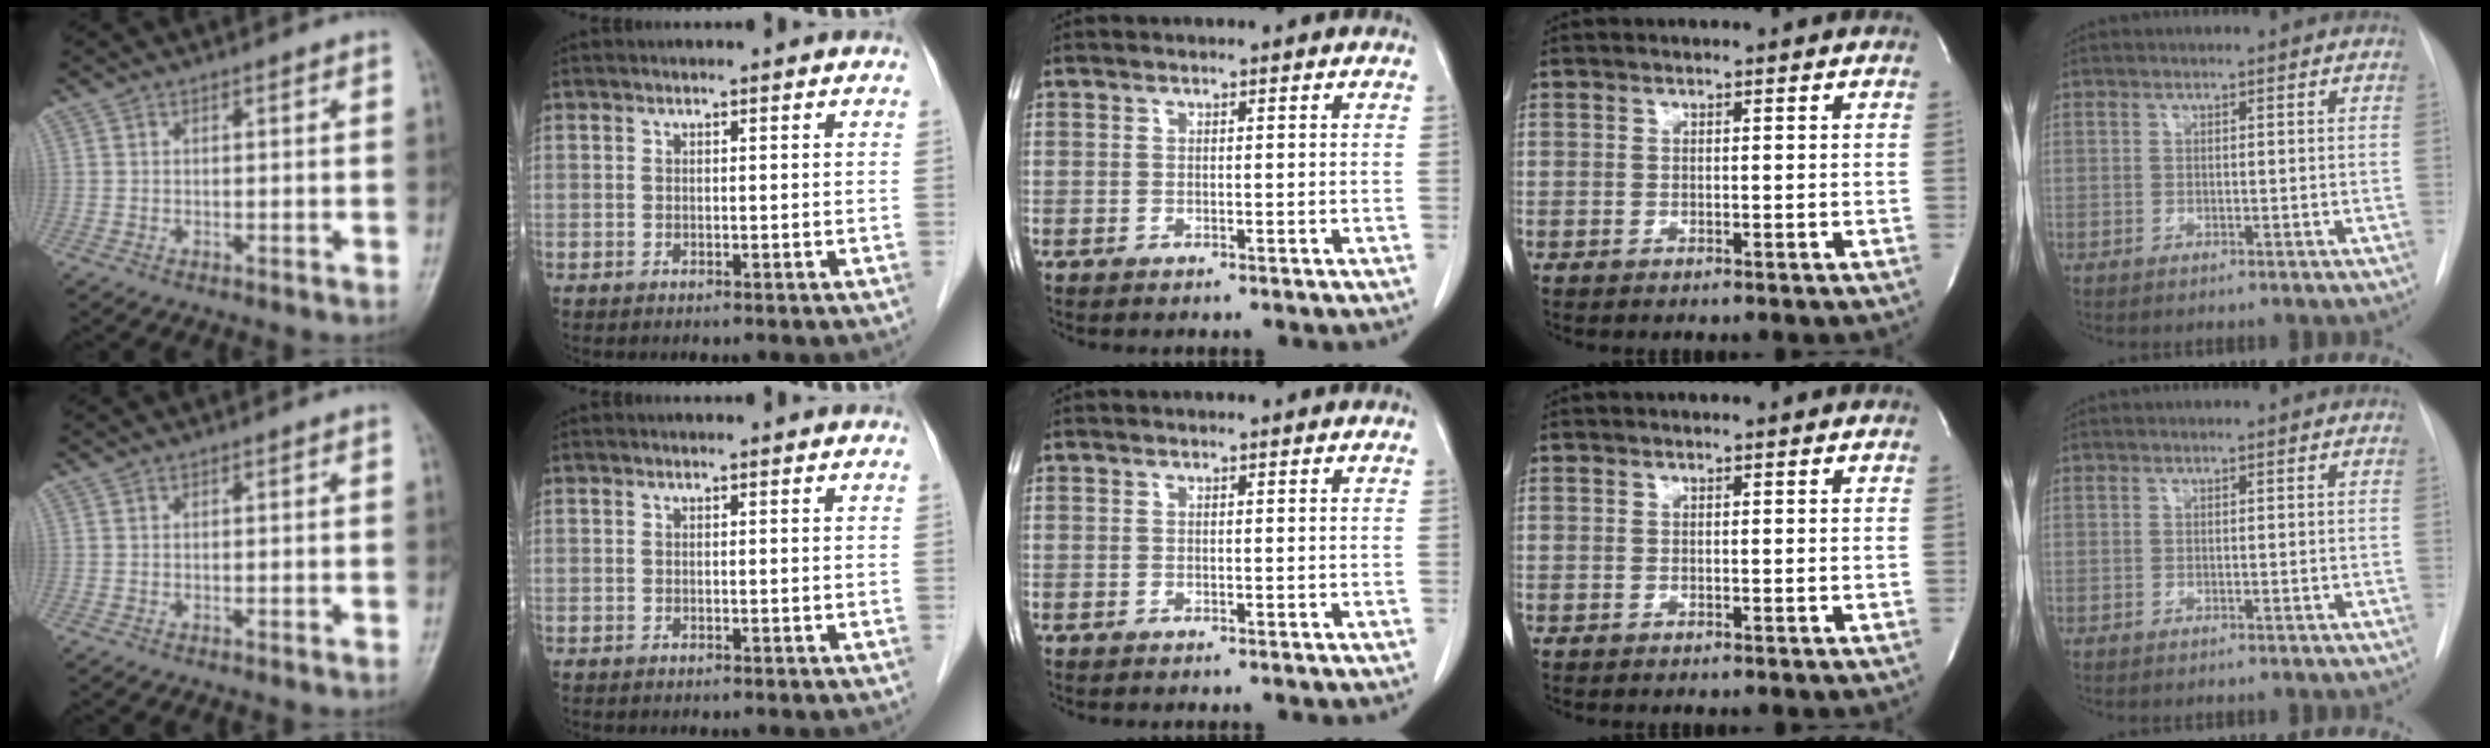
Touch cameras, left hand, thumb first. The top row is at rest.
{}